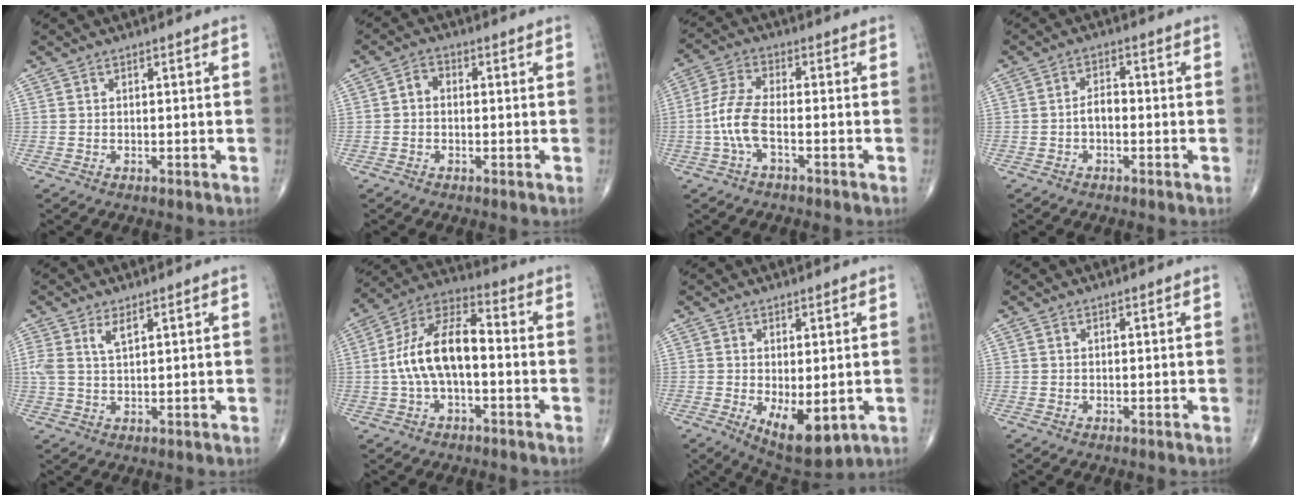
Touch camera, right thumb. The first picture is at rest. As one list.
[{"total": 2.6, "force": [-0.2, 2.0, 1.6], "torque": [-0.018, 0.012, -0.014]}, {"total": 7.0, "force": [-2.1, 2.5, 6.1], "torque": [-0.149, 0.024, -0.045]}, {"total": 2.9, "force": [-0.9, 1.6, 2.2], "torque": [-0.030, 0.014, -0.020]}, {"total": 3.6, "force": [1.8, 1.3, 2.8], "torque": [-0.064, 0.000, 0.042]}, {"total": 13.3, "force": [-1.2, 6.4, 11.6], "torque": [-0.221, 0.047, -0.029]}, {"total": 9.0, "force": [-2.1, 4.0, 7.8], "torque": [-0.106, -0.019, -0.016]}, {"total": 0.0}]